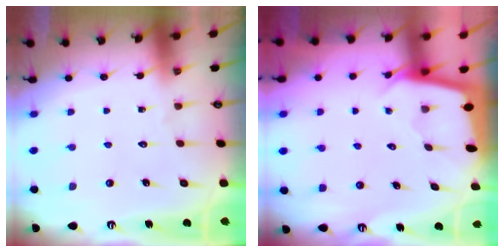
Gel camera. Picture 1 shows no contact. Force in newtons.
{"total": 1.8, "press": 1.8, "slide": 0.1}